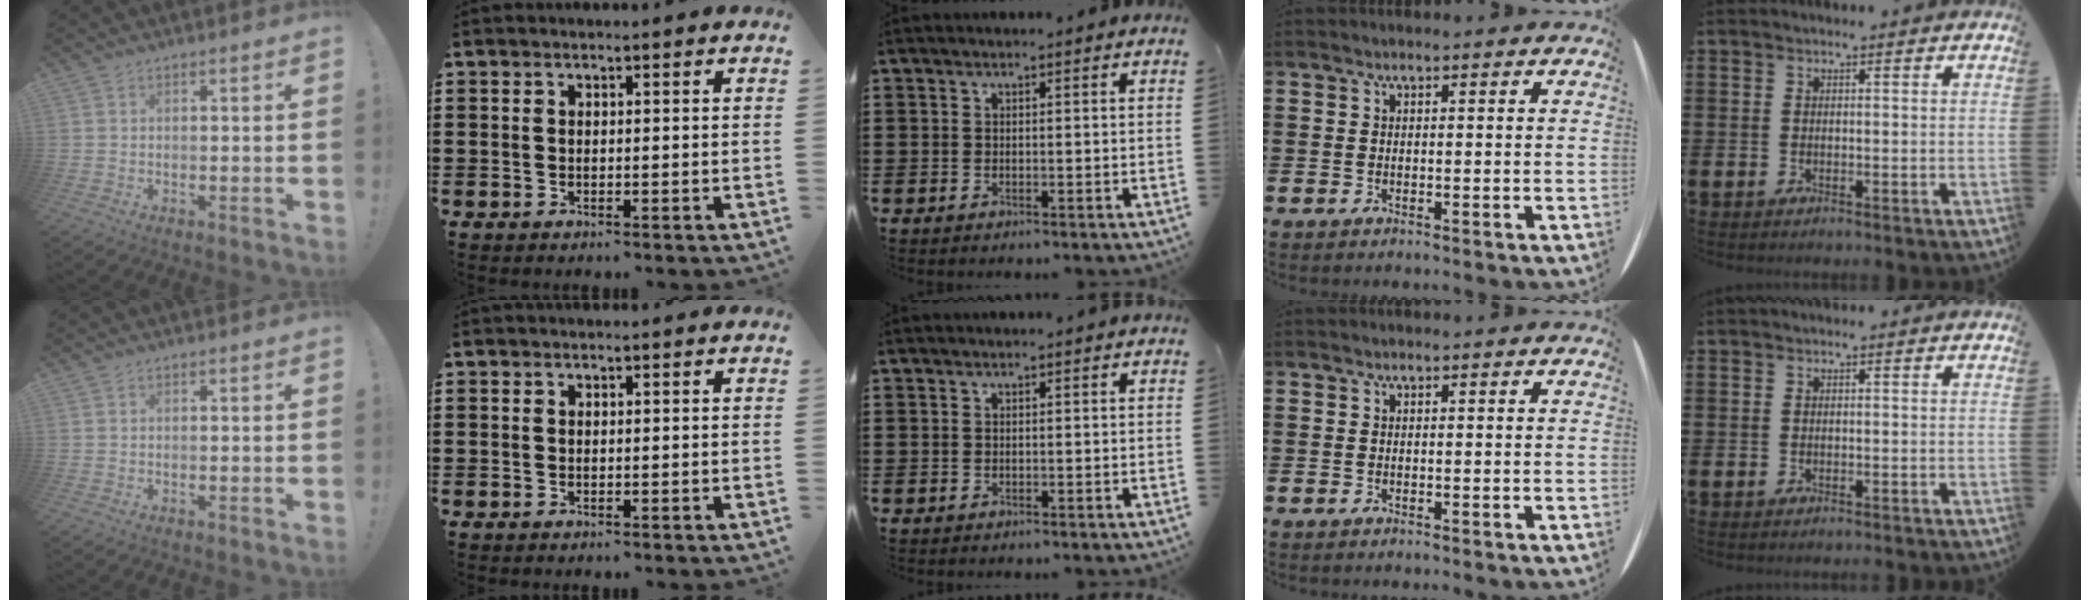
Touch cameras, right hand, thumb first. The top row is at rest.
{}